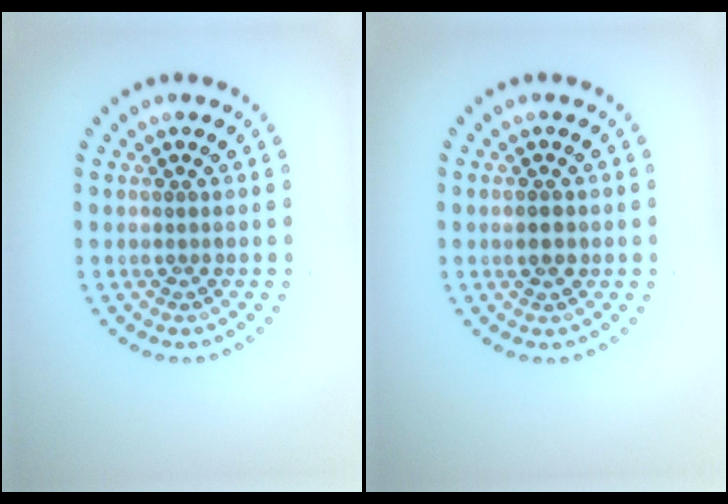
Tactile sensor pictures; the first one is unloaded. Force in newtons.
{"total": 1.9, "press": 1.9, "slide": 0.1}